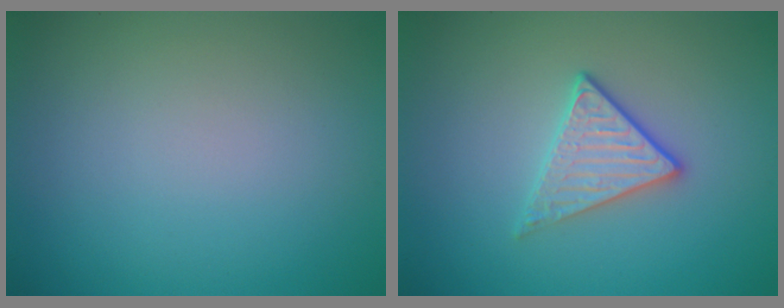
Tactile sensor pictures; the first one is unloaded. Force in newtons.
{"total": 2.8, "press": 2.6, "slide": 1.1}